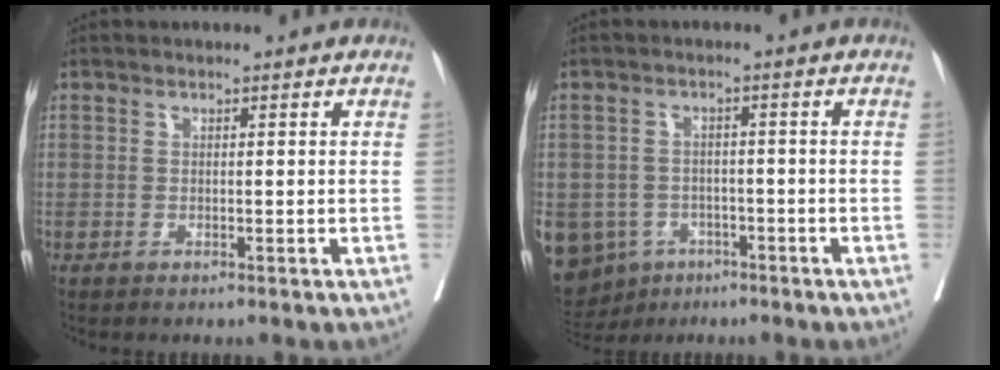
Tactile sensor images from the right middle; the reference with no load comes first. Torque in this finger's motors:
{"motor_torque": [1.66, -0.48, 1.05, 0.21]}